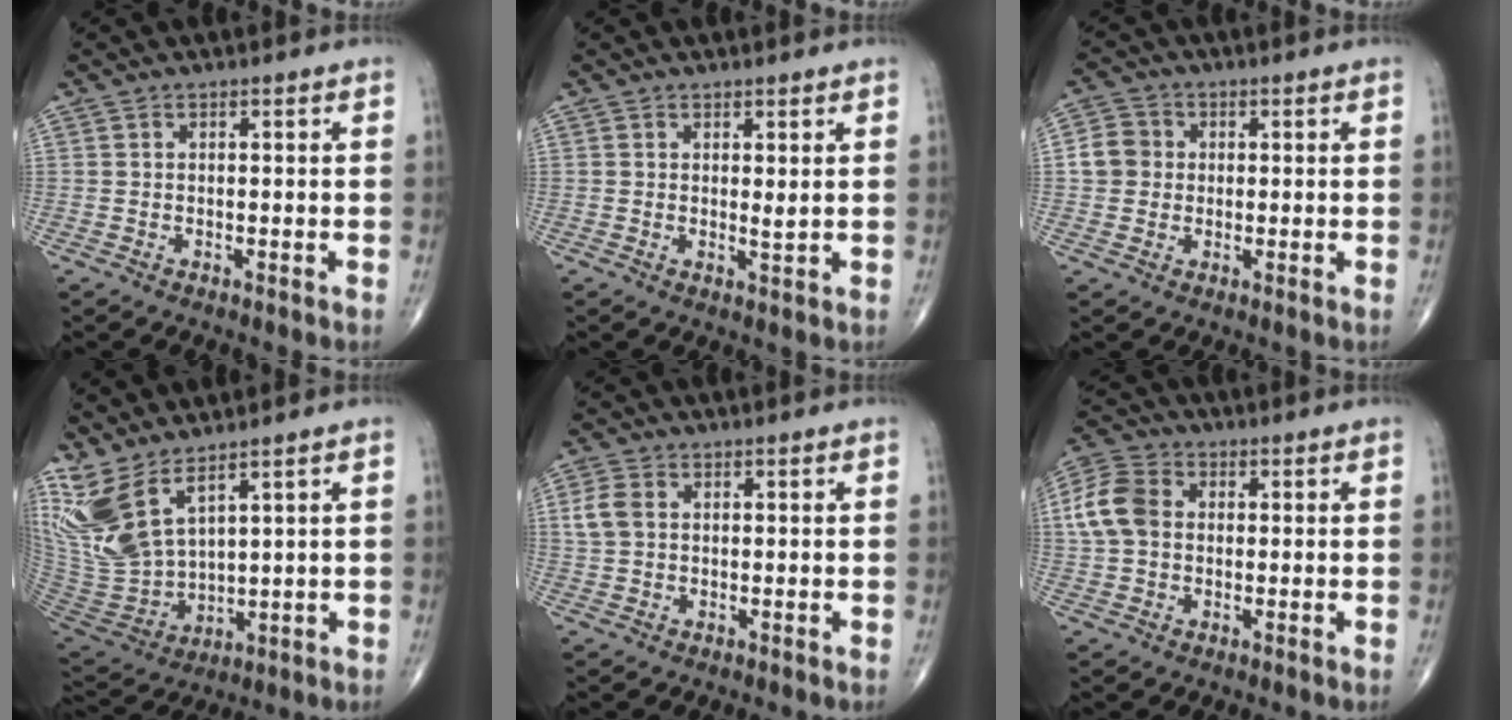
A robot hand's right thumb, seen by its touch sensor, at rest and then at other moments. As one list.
[{"total": 1.4, "force": [0.6, 0.3, 1.2], "torque": [-0.019, -0.009, 0.009]}, {"total": 5.1, "force": [0.2, 4.8, 1.8], "torque": [-0.018, 0.010, -0.003]}, {"total": 13.1, "force": [8.4, 5.0, 8.7], "torque": [-0.186, -0.050, 0.193]}, {"total": 4.2, "force": [0.8, 3.1, 2.7], "torque": [-0.062, 0.006, 0.014]}, {"total": 8.9, "force": [0.8, 6.8, 5.7], "torque": [-0.114, 0.021, 0.006]}]